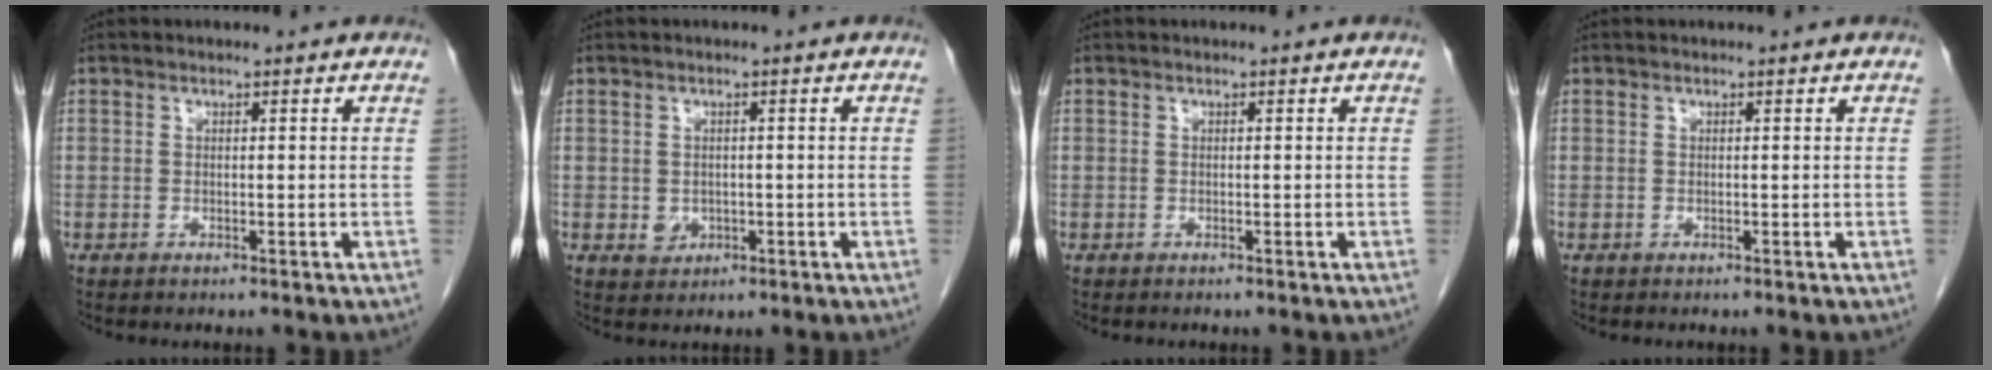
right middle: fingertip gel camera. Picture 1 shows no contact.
{"total": 2.1, "force": [-0.4, 1.8, 0.9], "torque": [-0.014, 0.002, 0.002]}
{"total": 0.0}
{"total": 0.0}